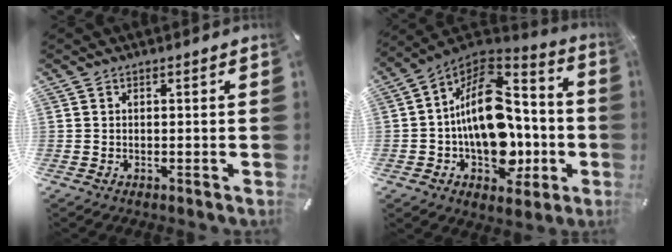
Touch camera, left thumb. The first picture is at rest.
{"total": 20.8, "force": [-2.2, 14.4, 14.8], "torque": [-0.243, -0.001, -0.031]}